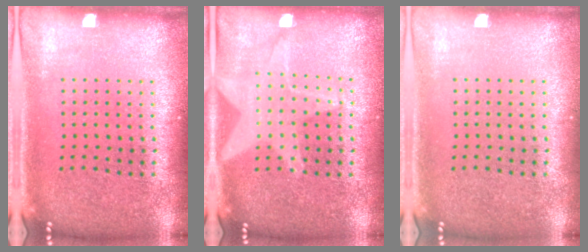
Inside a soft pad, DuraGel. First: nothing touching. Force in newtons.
{"total": 1.2, "press": 1.2, "slide": 0.2}
{"total": 0.0}